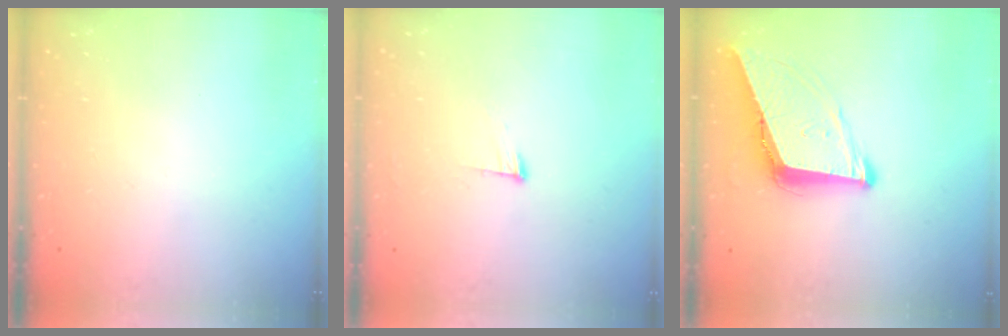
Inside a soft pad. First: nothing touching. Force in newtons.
{"total": 6.5, "press": 6.4, "slide": 1.4}
{"total": 10.0, "press": 9.3, "slide": 3.5}